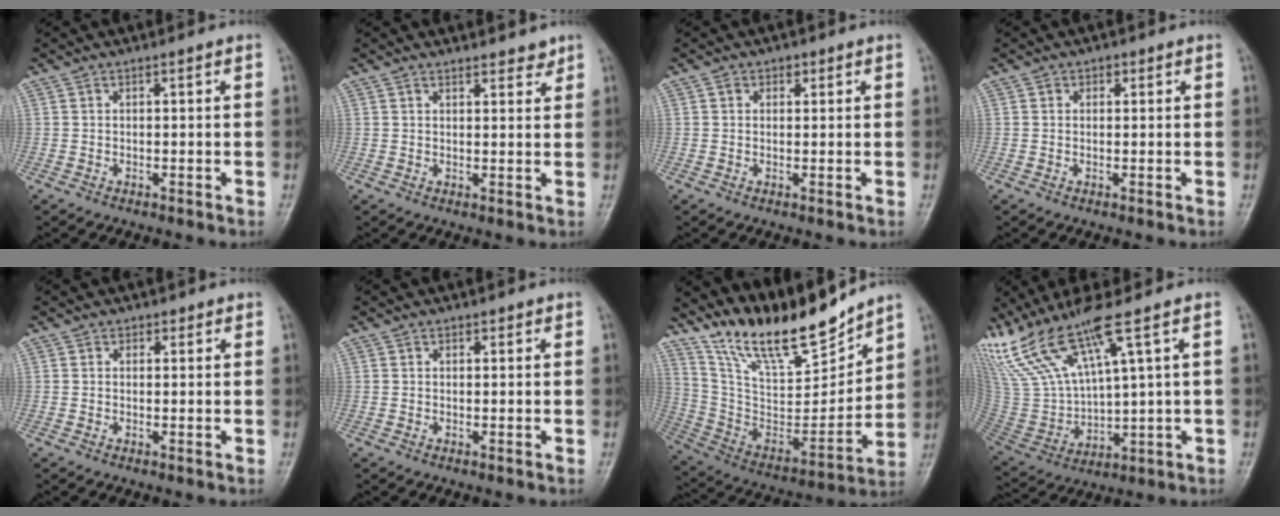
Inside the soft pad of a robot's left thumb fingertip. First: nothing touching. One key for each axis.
{"total": 3.1, "fx": 2.8, "fy": 1.2, "fz": 0.8, "tx": 0.010, "ty": -0.017, "tz": 0.036}
{"total": 1.6, "fx": 0.8, "fy": 1.3, "fz": 0.5, "tx": 0.006, "ty": -0.003, "tz": 0.009}
{"total": 1.0, "fx": 0.5, "fy": 0.8, "fz": 0.2, "tx": 0.009, "ty": -0.002, "tz": 0.005}
{"total": 1.0, "fx": 0.7, "fy": 0.7, "fz": 0.0, "tx": 0.012, "ty": -0.004, "tz": 0.006}
{"total": 0.6, "fx": 0.6, "fy": 0.3, "fz": 0.1, "tx": 0.002, "ty": -0.004, "tz": 0.006}
{"total": 20.2, "fx": 17.2, "fy": 5.2, "fz": 9.3, "tx": -0.115, "ty": -0.109, "tz": 0.317}
{"total": 15.8, "fx": 10.4, "fy": 1.8, "fz": 11.7, "tx": -0.250, "ty": -0.040, "tz": 0.221}